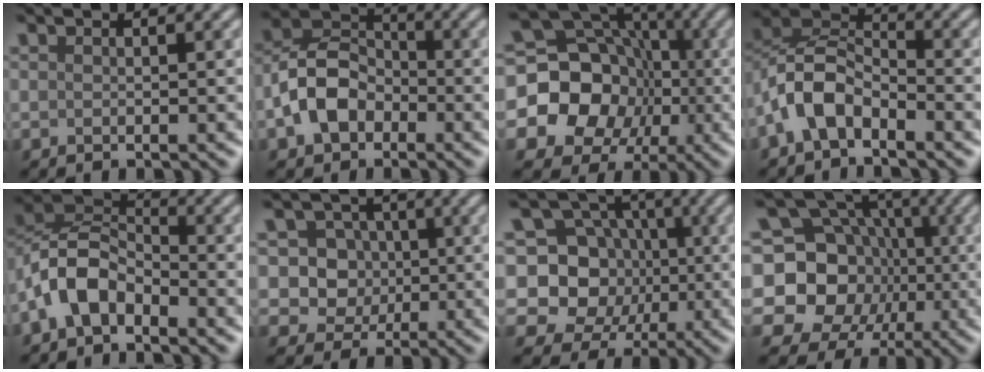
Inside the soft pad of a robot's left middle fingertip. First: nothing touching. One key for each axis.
{"total": 5.8, "fx": -2.0, "fy": 4.2, "fz": 3.5, "tx": -0.072, "ty": 0.009, "tz": -0.050}
{"total": 16.3, "fx": -1.8, "fy": 14.9, "fz": 6.4, "tx": -0.142, "ty": 0.014, "tz": -0.062}
{"total": 5.1, "fx": -2.8, "fy": 2.9, "fz": 3.2, "tx": -0.060, "ty": 0.015, "tz": -0.066}
{"total": 5.8, "fx": -3.0, "fy": 3.4, "fz": 3.6, "tx": -0.072, "ty": 0.013, "tz": -0.070}
{"total": 8.5, "fx": 2.1, "fy": 7.6, "fz": 3.0, "tx": -0.061, "ty": 0.038, "tz": 0.024}
{"total": 9.8, "fx": 0.6, "fy": 8.9, "fz": 4.1, "tx": -0.081, "ty": 0.032, "tz": -0.023}
{"total": 18.1, "fx": -0.4, "fy": 16.6, "fz": 7.0, "tx": -0.156, "ty": 0.031, "tz": -0.043}